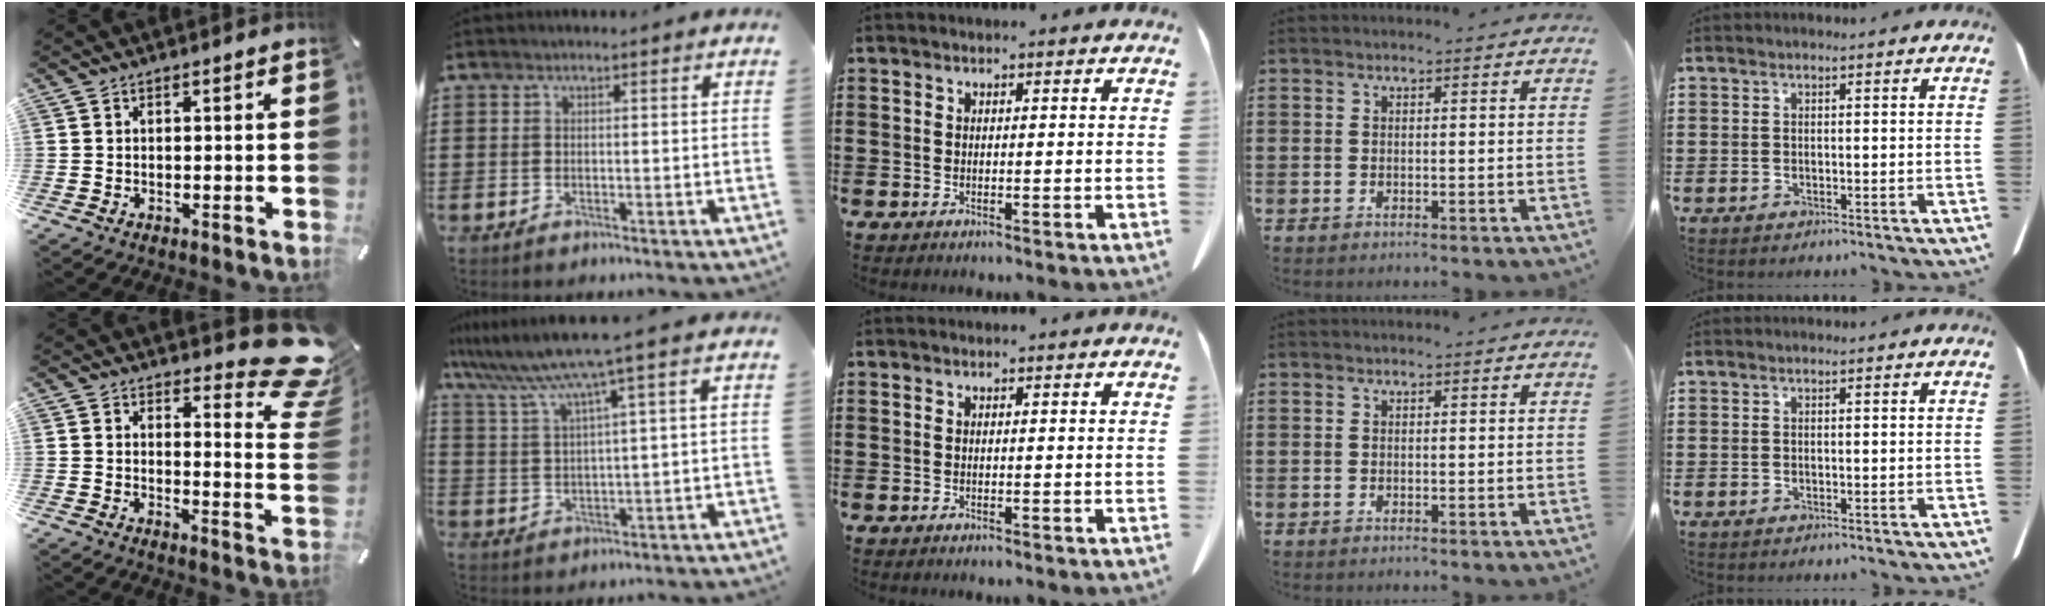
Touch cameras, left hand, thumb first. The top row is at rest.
{"thumb": {"total": 11.9, "force": [8.8, 4.8, 6.4], "torque": [-0.062, -0.081, 0.152]}, "index": {"total": 7.1, "force": [4.7, -0.7, 5.3], "torque": [-0.129, -0.036, 0.076]}}